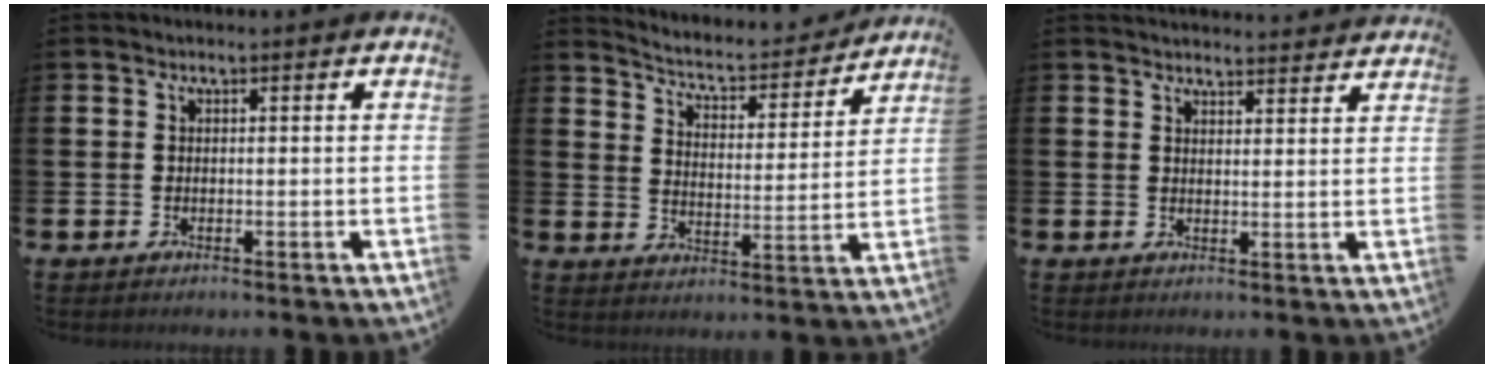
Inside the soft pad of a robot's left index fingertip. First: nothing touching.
{"total": 4.9, "force": [4.6, 1.2, 1.1], "torque": [-0.051, -0.037, 0.072]}
{"total": 3.4, "force": [3.3, 0.2, -0.1], "torque": [0.007, -0.024, 0.058]}